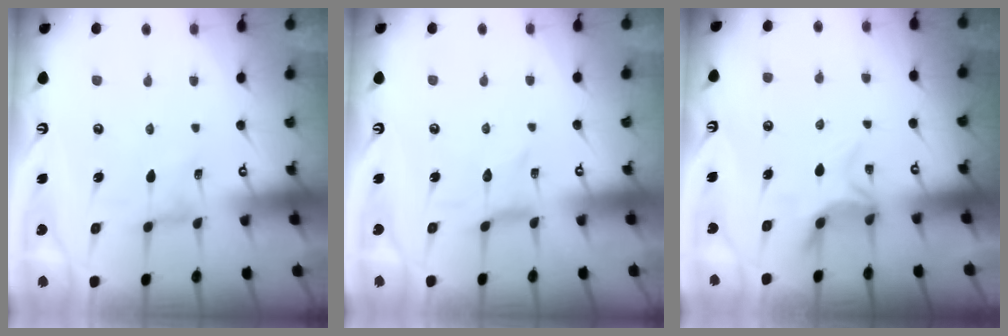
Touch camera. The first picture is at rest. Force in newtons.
{"total": 0.0}
{"total": 5.2, "press": 5.1, "slide": 1.1}